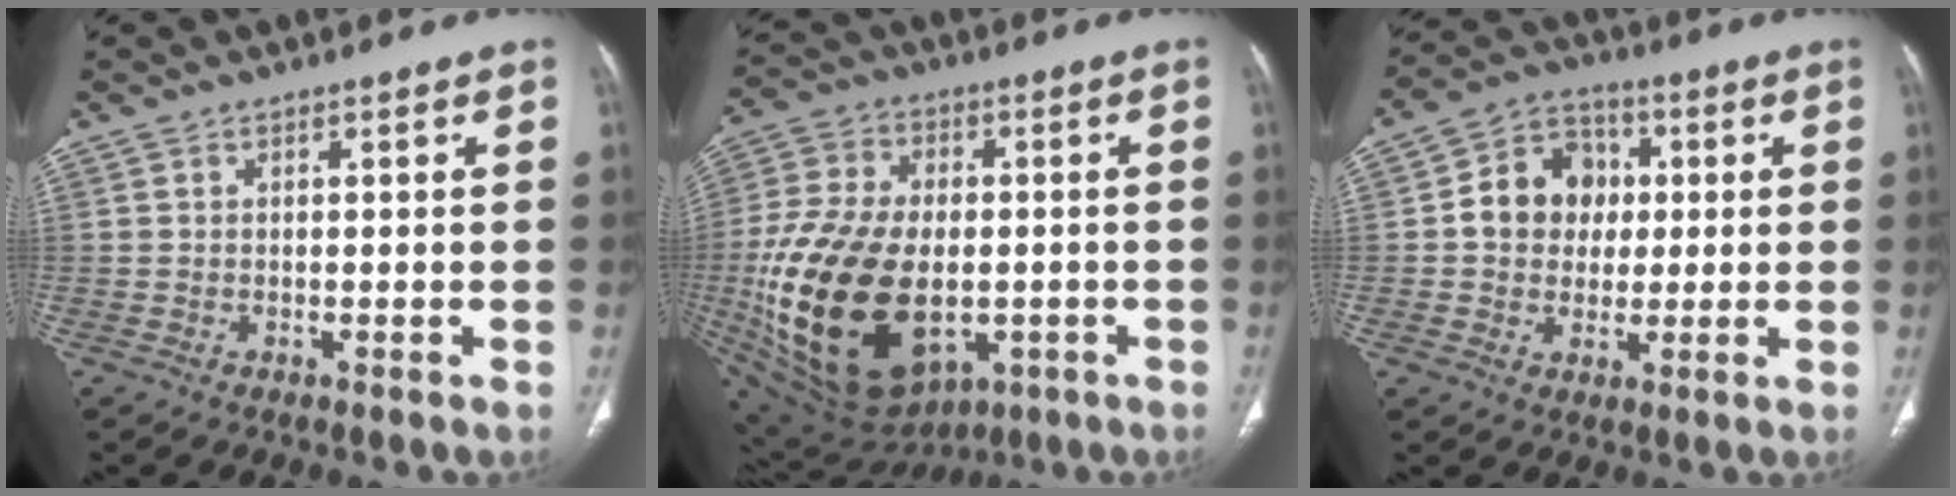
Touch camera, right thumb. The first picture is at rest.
{"total": 28.0, "force": [-5.0, 17.2, 21.6], "torque": [-0.434, -0.016, -0.058]}
{"total": 10.8, "force": [1.0, 9.2, 5.6], "torque": [-0.054, 0.014, 0.009]}